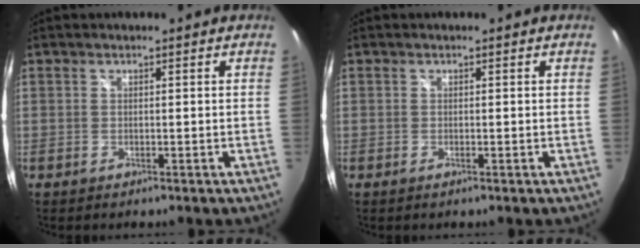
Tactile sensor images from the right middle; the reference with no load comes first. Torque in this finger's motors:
{"motor_torque": [0.12, 0.15, 0.02, 0.00]}